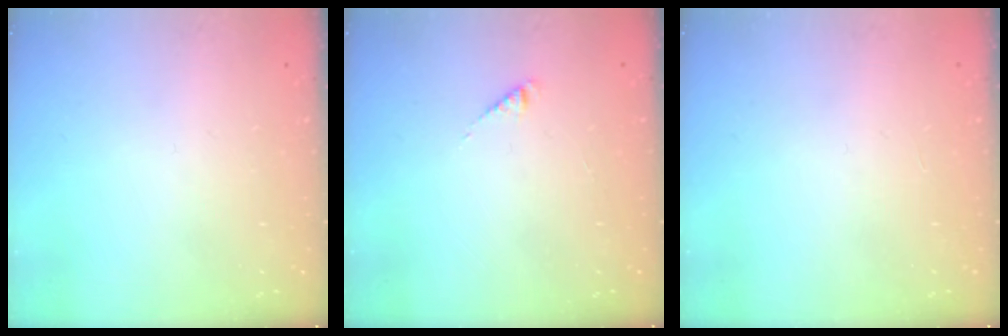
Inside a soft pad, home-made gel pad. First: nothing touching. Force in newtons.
{"total": 2.6, "press": 2.6, "slide": 0.4}
{"total": 0.0}